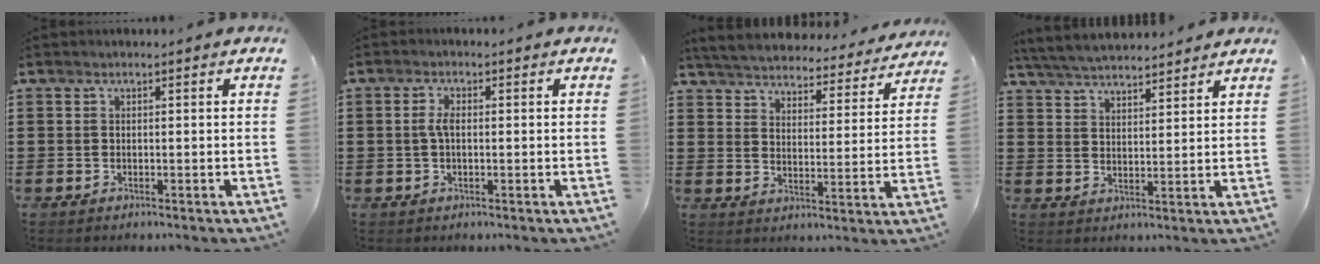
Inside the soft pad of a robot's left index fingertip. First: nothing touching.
{"total": 2.4, "force": [0.1, 1.0, 2.2], "torque": [-0.053, -0.001, -0.002]}
{"total": 4.8, "force": [4.8, 0.2, 0.3], "torque": [-0.033, -0.039, 0.079]}
{"total": 5.0, "force": [4.9, 0.3, 1.0], "torque": [-0.038, -0.018, 0.088]}